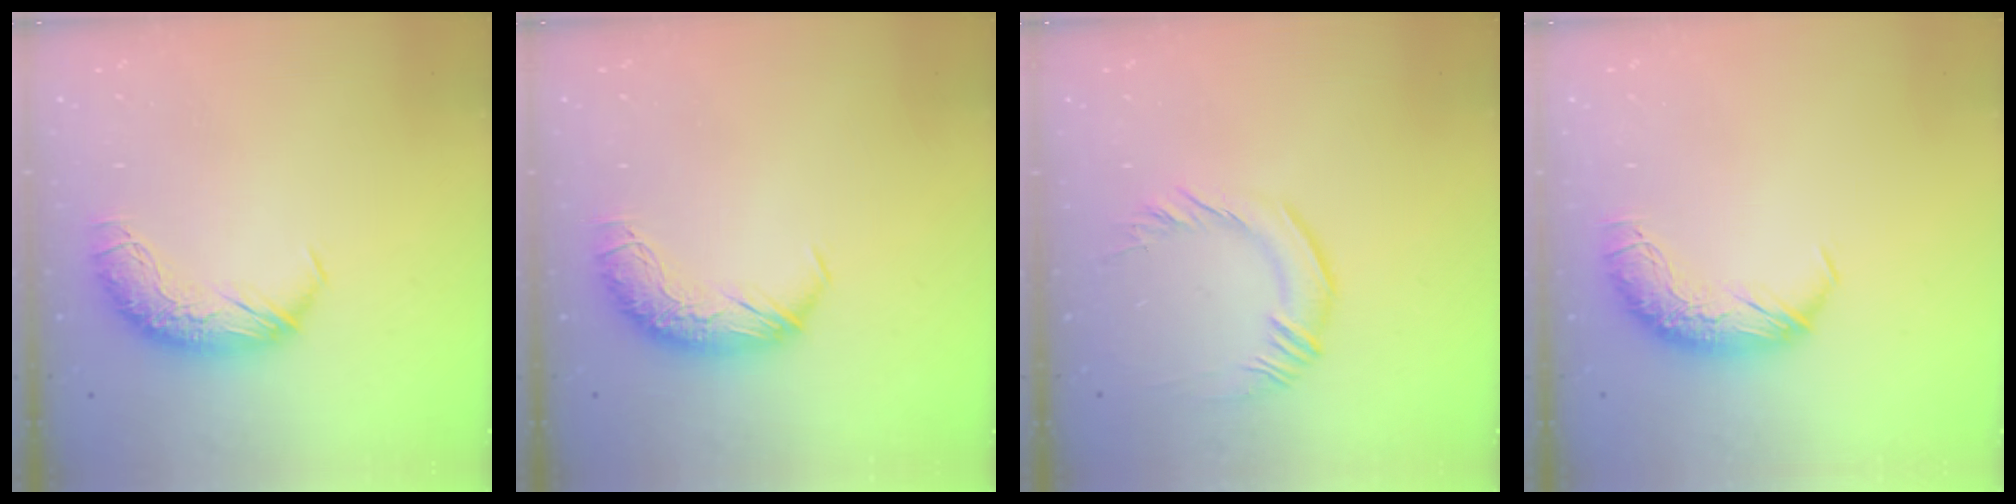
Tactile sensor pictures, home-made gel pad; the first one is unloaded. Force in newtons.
{"total": 0.0}
{"total": 1.2, "press": 0.8, "slide": 0.9}
{"total": 0.0}